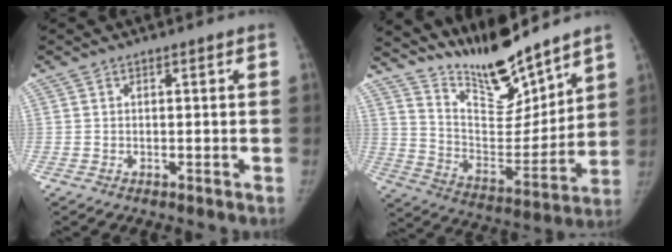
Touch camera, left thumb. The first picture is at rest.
{"total": 16.7, "force": [14.7, 3.8, 7.1], "torque": [-0.079, -0.108, 0.266]}